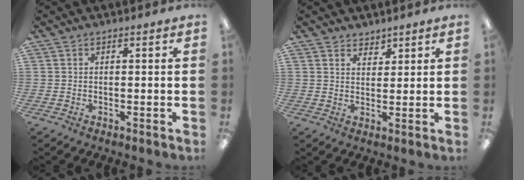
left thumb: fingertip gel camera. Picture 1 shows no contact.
{"total": 3.0, "force": [2.6, 1.4, -0.3], "torque": [0.008, -0.014, 0.049]}